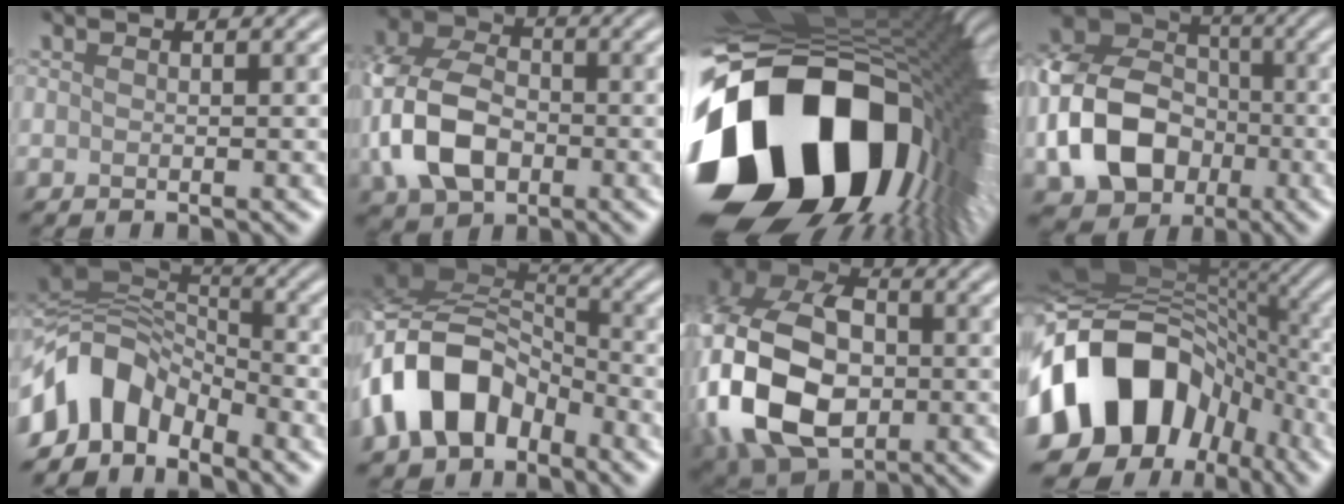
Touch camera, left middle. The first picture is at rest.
{"total": 8.8, "force": [-1.7, 6.4, 5.9], "torque": [-0.140, 0.002, -0.045]}
{"total": 20.6, "force": [-5.3, 13.2, 15.0], "torque": [-0.326, -0.067, -0.063]}
{"total": 10.8, "force": [-2.7, 8.4, 6.2], "torque": [-0.127, -0.003, -0.056]}
{"total": 7.0, "force": [-4.1, 4.2, 3.8], "torque": [-0.060, 0.011, -0.088]}
{"total": 9.4, "force": [-4.3, 6.2, 5.6], "torque": [-0.096, 0.014, -0.091]}
{"total": 15.7, "force": [-2.6, 11.1, 10.8], "torque": [-0.241, -0.012, -0.050]}
{"total": 14.7, "force": [-4.9, 11.0, 8.4], "torque": [-0.139, -0.003, -0.090]}